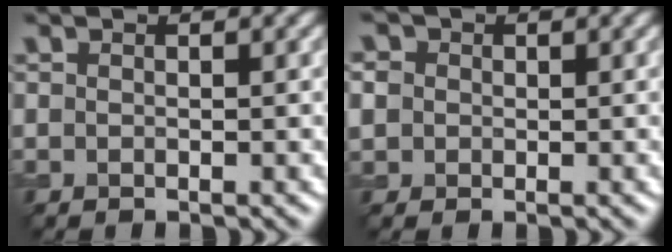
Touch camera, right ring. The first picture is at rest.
{"total": 2.9, "force": [0.9, 2.5, 1.1], "torque": [-0.033, 0.016, 0.007]}